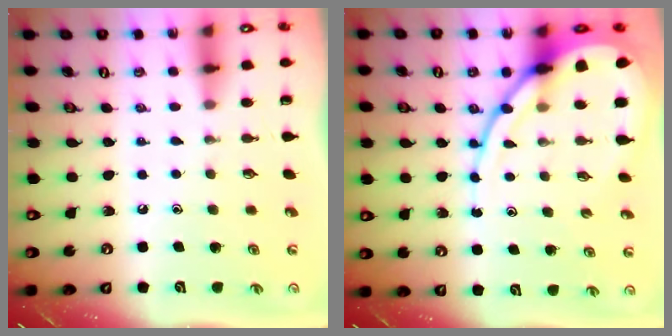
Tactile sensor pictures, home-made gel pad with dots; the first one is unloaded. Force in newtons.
{"total": 13.8, "press": 13.7, "slide": 1.3}